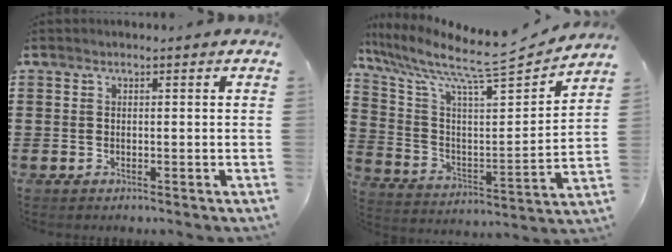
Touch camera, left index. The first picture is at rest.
{"total": 9.4, "force": [7.9, 1.3, 4.9], "torque": [-0.133, -0.063, 0.124]}